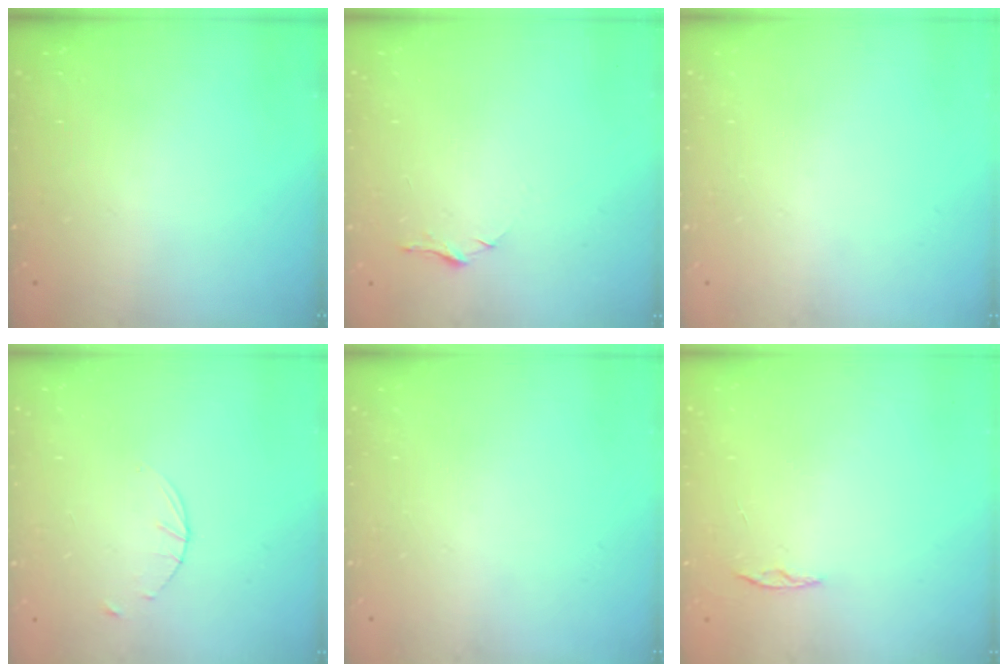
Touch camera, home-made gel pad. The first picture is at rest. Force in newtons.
{"total": 5.7, "press": 5.6, "slide": 0.6}
{"total": 0.0}
{"total": 1.6, "press": 1.6, "slide": 0.2}
{"total": 0.0}
{"total": 4.0, "press": 3.9, "slide": 0.4}